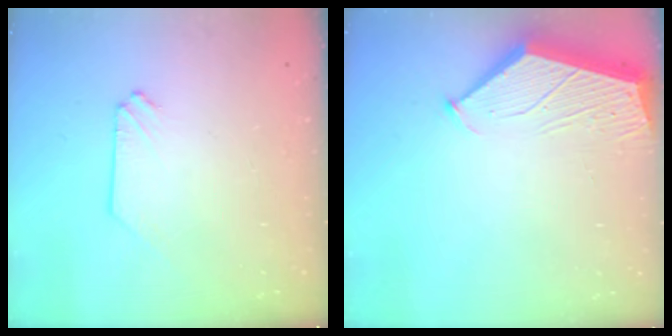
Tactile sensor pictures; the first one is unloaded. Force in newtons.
{"total": 5.5, "press": 5.5, "slide": 0.7}